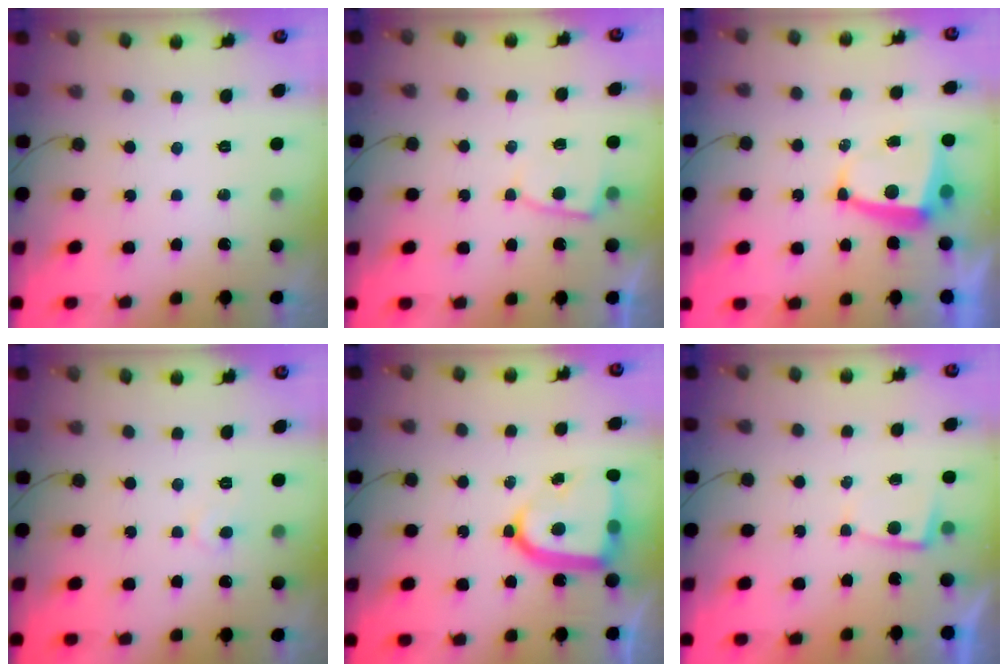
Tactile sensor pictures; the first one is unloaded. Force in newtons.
{"total": 4.5, "press": 4.5, "slide": 0.5}
{"total": 5.4, "press": 5.4, "slide": 0.6}
{"total": 5.6, "press": 5.6, "slide": 0.4}
{"total": 16.0, "press": 15.9, "slide": 1.3}
{"total": 2.3, "press": 2.2, "slide": 0.4}